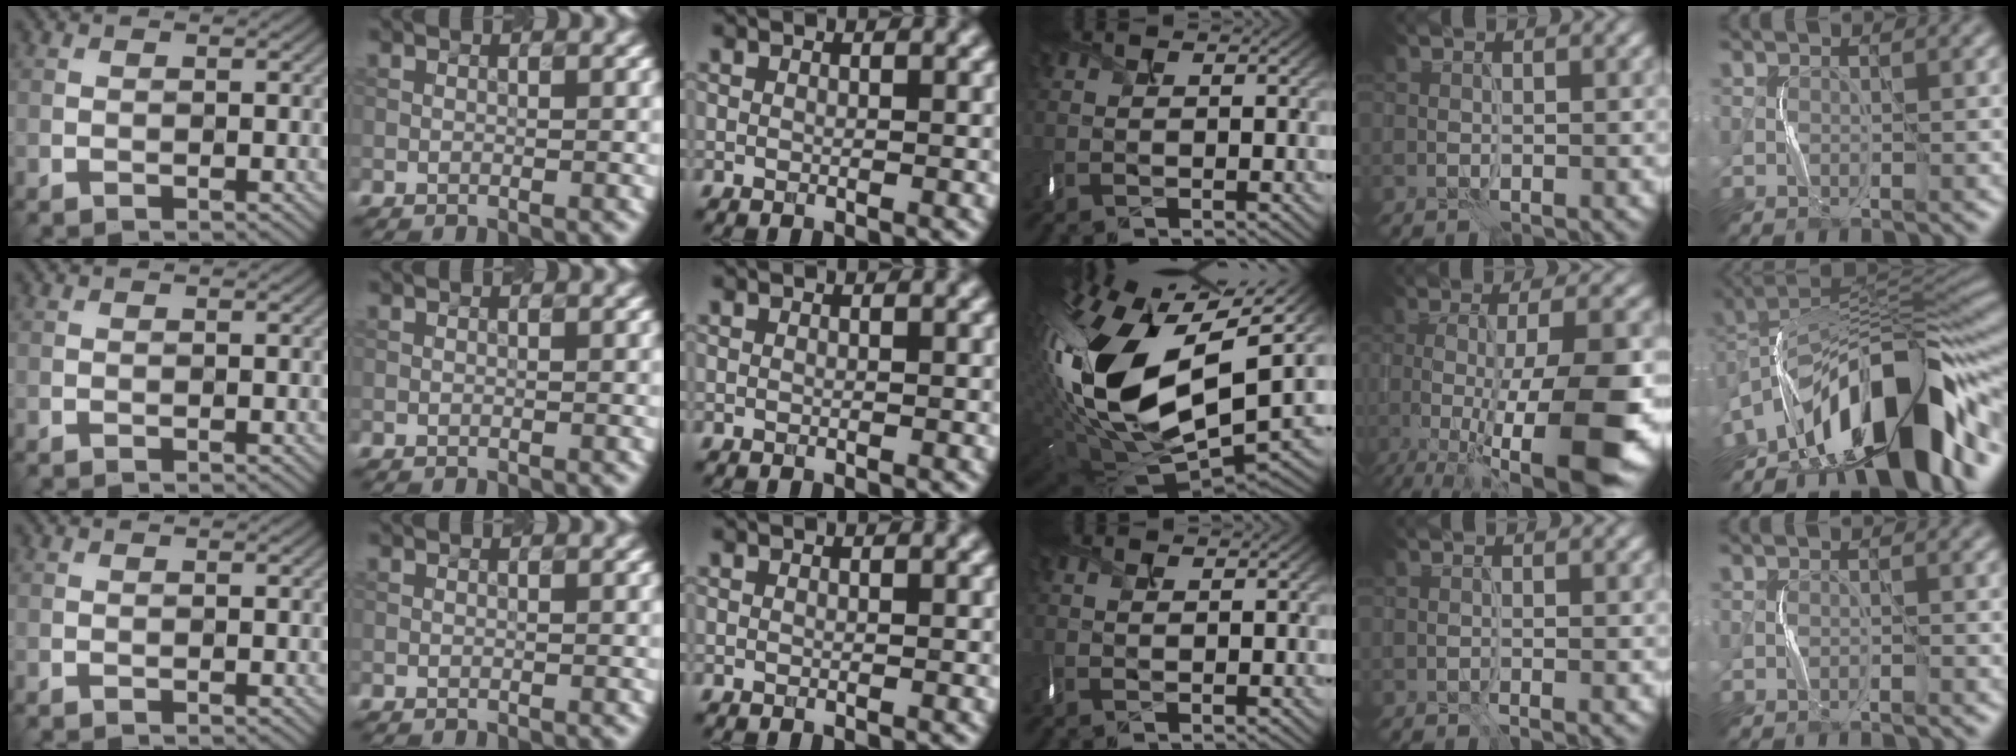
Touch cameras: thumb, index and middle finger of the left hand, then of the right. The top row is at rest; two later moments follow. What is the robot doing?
{"motion": "shake", "object": "box of matches"}